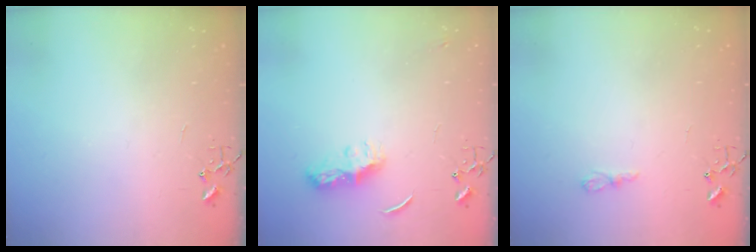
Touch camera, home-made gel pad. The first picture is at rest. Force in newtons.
{"total": 8.1, "press": 8.1, "slide": 0.6}
{"total": 5.7, "press": 5.7, "slide": 0.3}